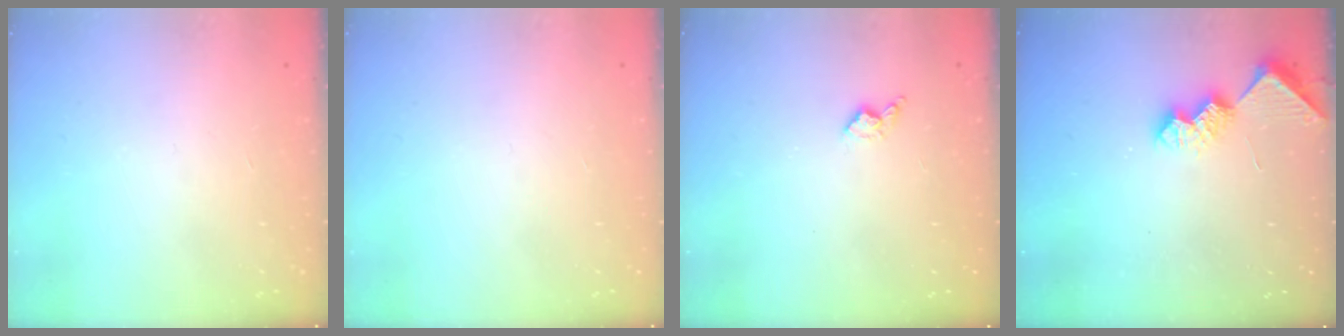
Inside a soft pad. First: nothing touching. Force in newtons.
{"total": 0.0}
{"total": 4.0, "press": 3.9, "slide": 0.7}
{"total": 7.5, "press": 7.5, "slide": 0.6}